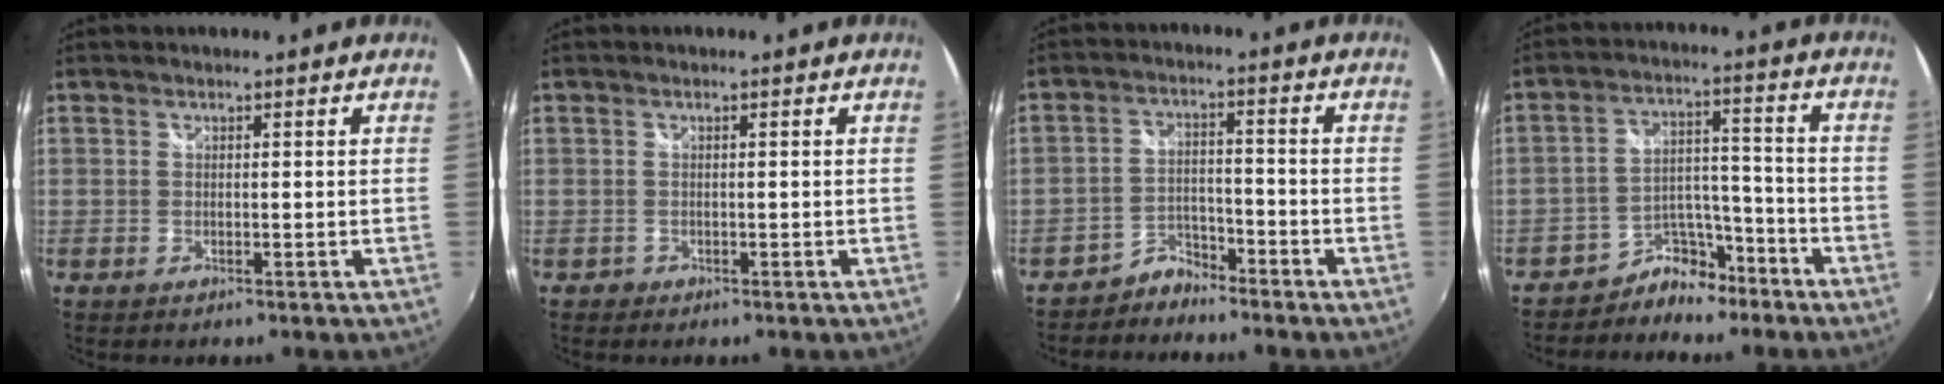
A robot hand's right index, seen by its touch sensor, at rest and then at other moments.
{"total": 1.0, "force": [-0.6, 0.8, -0.1], "torque": [-0.001, 0.000, -0.008]}
{"total": 4.3, "force": [-4.0, 1.7, -0.1], "torque": [0.000, 0.015, -0.070]}
{"total": 7.7, "force": [-6.3, 4.1, 1.6], "torque": [-0.020, 0.036, -0.104]}